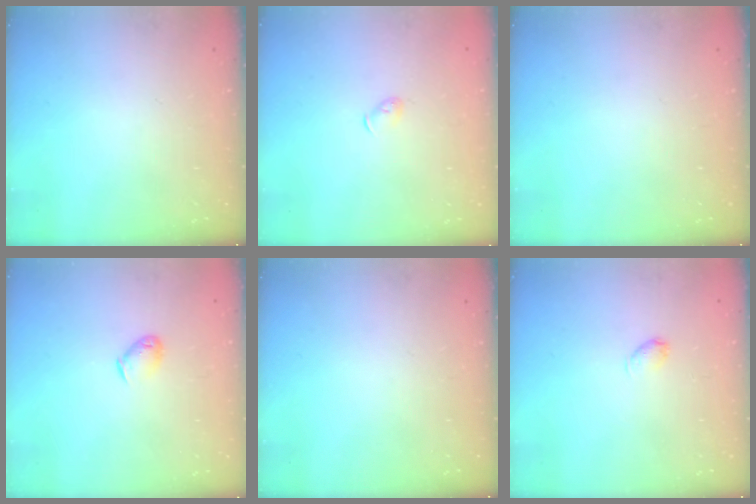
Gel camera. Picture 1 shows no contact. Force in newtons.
{"total": 3.4, "press": 3.3, "slide": 0.8}
{"total": 0.0}
{"total": 3.9, "press": 3.9, "slide": 0.6}
{"total": 0.0}
{"total": 3.2, "press": 3.1, "slide": 0.6}